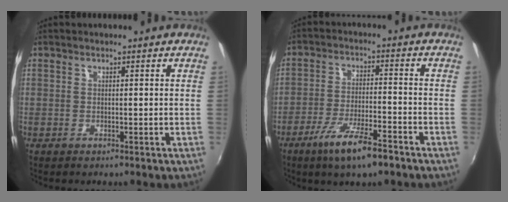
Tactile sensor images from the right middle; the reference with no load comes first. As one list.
[{"total": 10.1, "force": [-6.6, 1.9, 7.3], "torque": [-0.155, -0.017, -0.117]}]